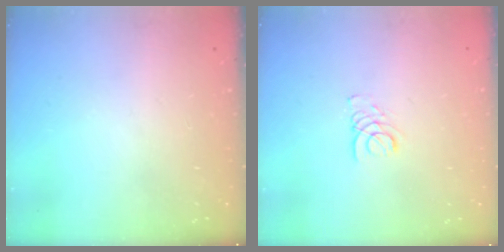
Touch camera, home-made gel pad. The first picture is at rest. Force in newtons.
{"total": 1.9, "press": 1.9, "slide": 0.2}